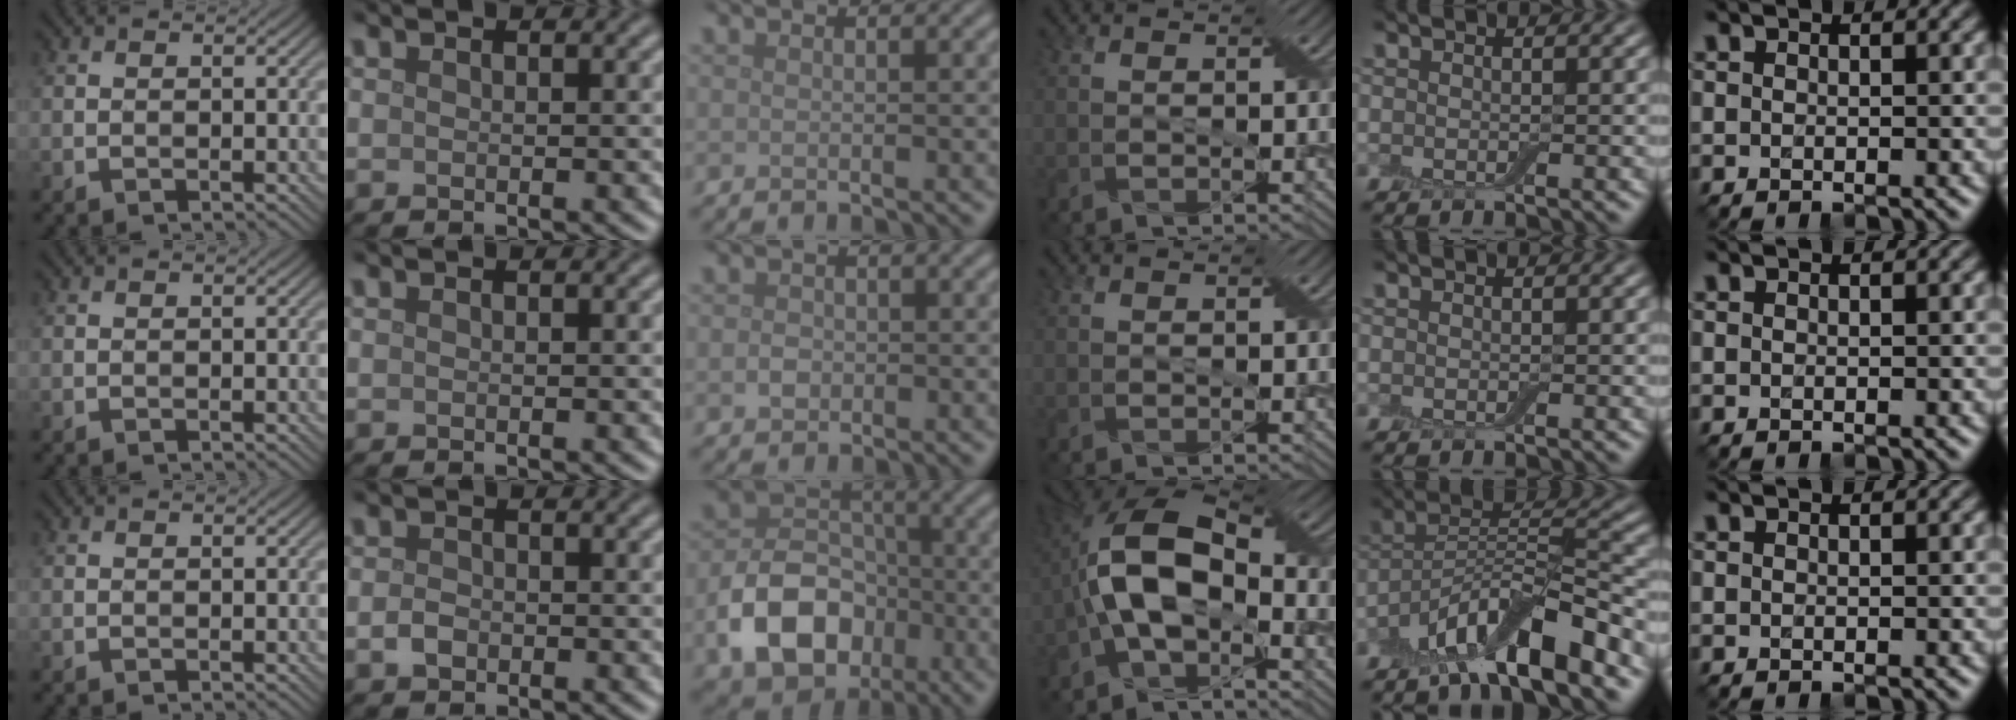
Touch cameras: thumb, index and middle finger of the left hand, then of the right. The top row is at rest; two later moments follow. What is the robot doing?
{"motion": "fold", "object": "apron"}